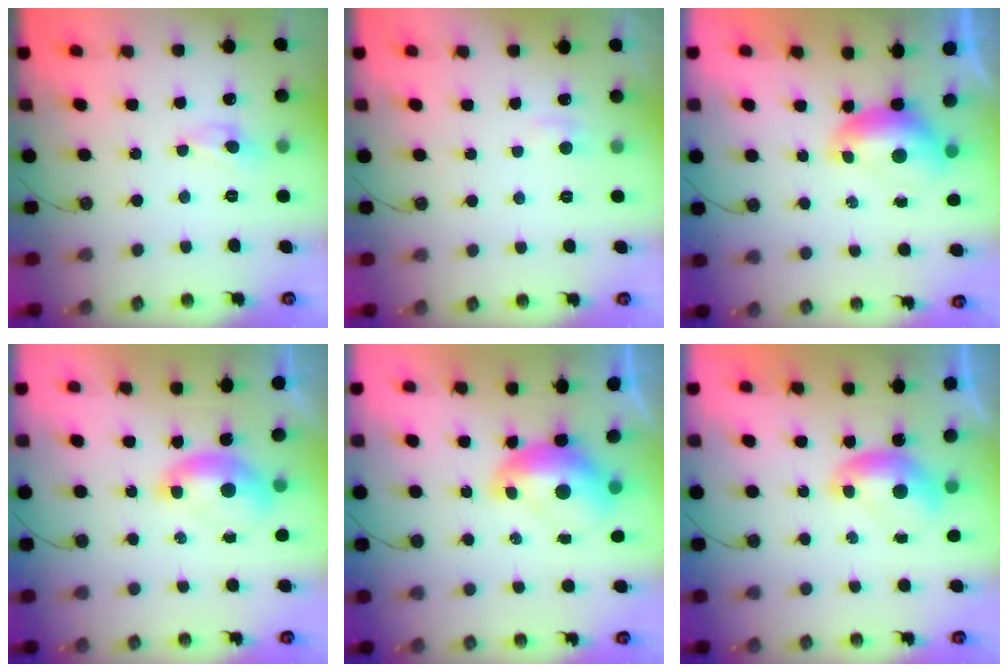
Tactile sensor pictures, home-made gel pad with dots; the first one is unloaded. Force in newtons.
{"total": 1.7, "press": 1.6, "slide": 0.5}
{"total": 0.0}
{"total": 1.7, "press": 1.6, "slide": 0.7}
{"total": 2.4, "press": 2.3, "slide": 0.7}
{"total": 0.0}